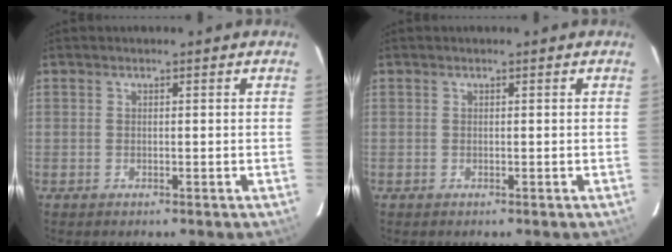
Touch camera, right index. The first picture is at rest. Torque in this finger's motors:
{"motor_torque": [-0.04, 0.00, 0.01, 0.00]}